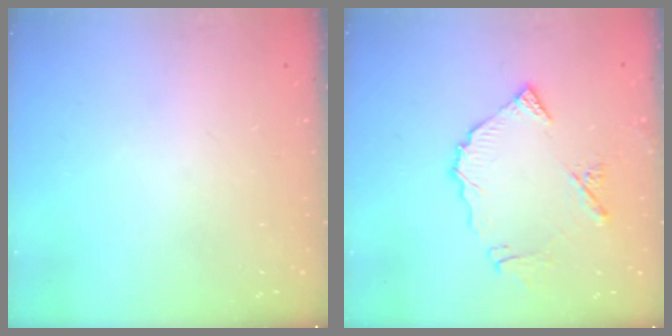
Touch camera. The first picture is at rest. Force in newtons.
{"total": 12.4, "press": 12.3, "slide": 1.1}